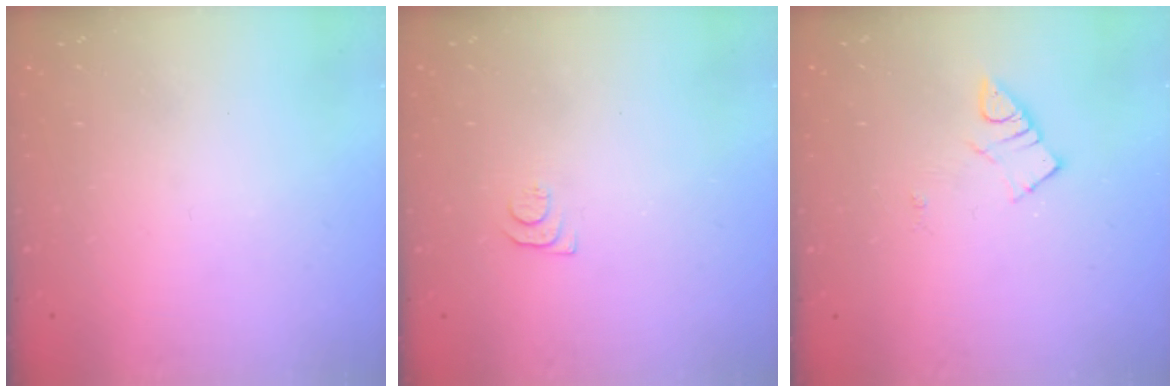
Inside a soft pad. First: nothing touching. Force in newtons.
{"total": 4.3, "press": 4.3, "slide": 0.6}
{"total": 3.4, "press": 3.4, "slide": 0.5}